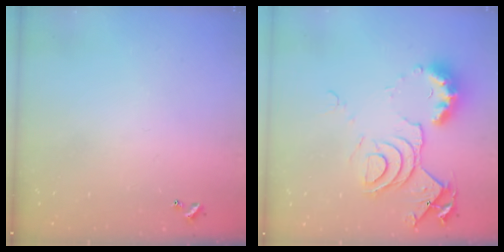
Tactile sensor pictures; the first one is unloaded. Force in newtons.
{"total": 12.1, "press": 12.0, "slide": 1.6}